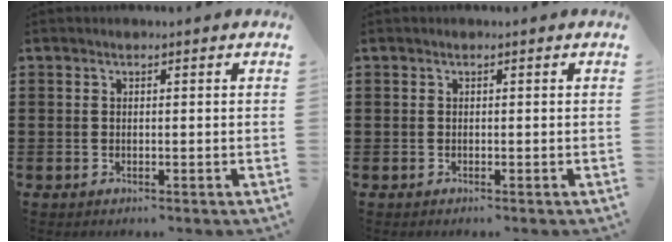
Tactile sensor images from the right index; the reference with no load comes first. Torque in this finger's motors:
{"motor_torque": [-1.86, 0.28, -1.05, -0.14]}